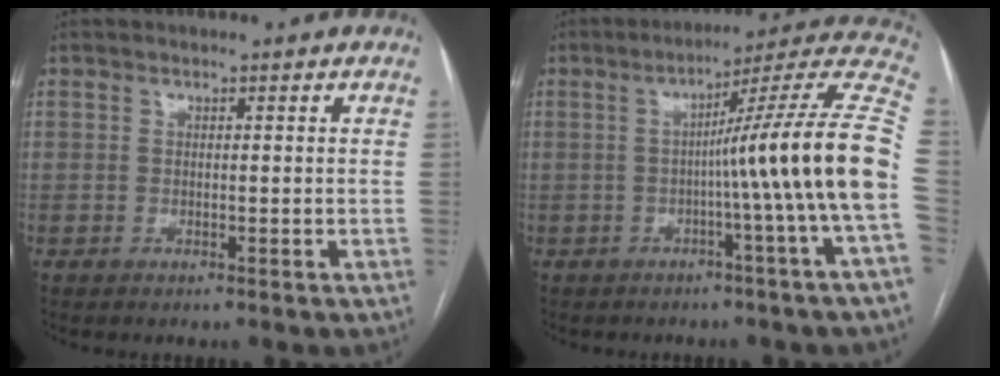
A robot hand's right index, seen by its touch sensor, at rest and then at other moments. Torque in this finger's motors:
{"motor_torque": [1.32, -0.19, 0.63, 0.17]}